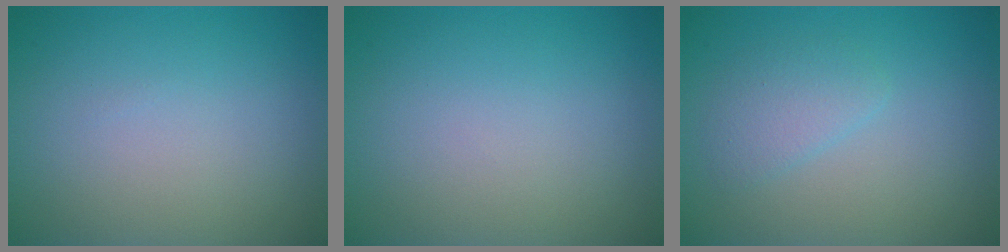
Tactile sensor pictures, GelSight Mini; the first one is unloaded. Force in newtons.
{"total": 0.0}
{"total": 1.8, "press": 1.8, "slide": 0.1}